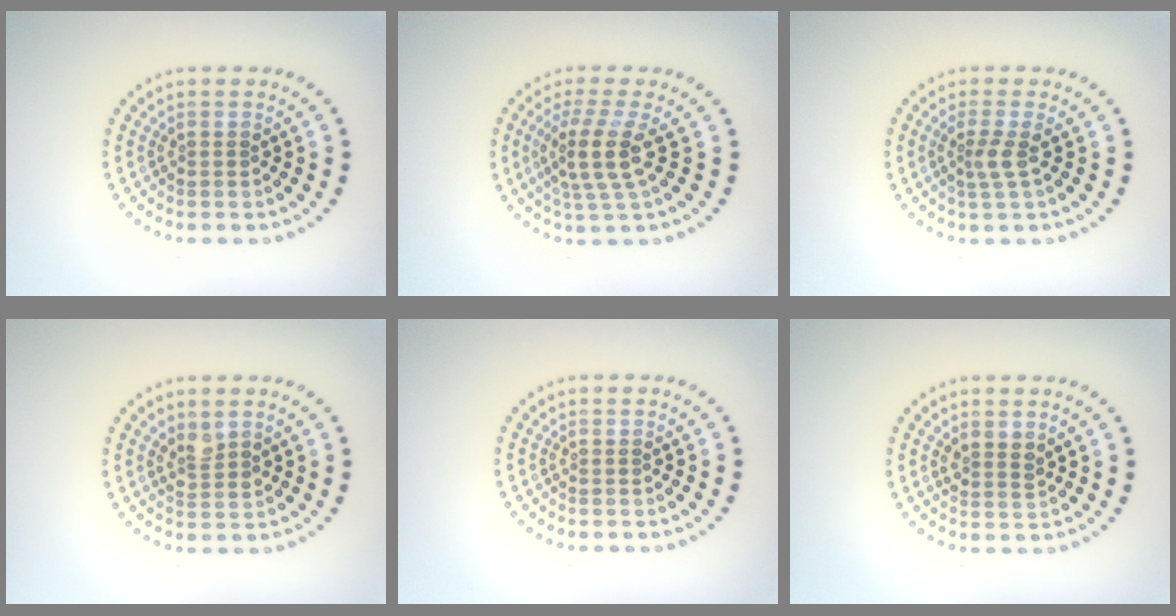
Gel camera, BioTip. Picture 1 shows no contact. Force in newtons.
{"total": 3.7, "press": 2.9, "slide": 2.3}
{"total": 1.9, "press": 1.4, "slide": 1.3}
{"total": 1.6, "press": 1.4, "slide": 0.8}
{"total": 0.0}
{"total": 1.6, "press": 1.3, "slide": 0.9}